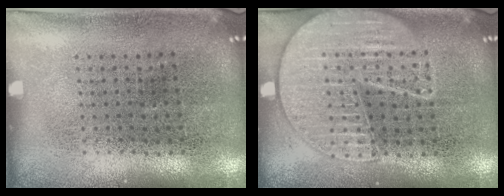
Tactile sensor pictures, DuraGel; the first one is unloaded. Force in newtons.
{"total": 2.0, "press": 2.0, "slide": 0.2}